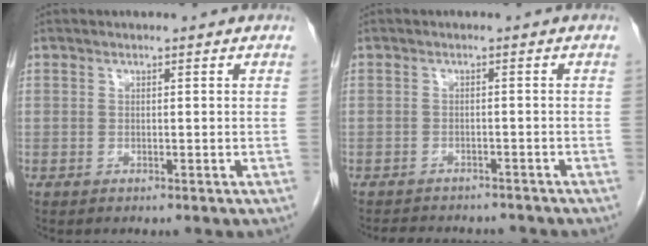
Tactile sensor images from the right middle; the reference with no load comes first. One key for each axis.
{"total": 8.5, "fx": -7.6, "fy": 2.7, "fz": 2.5, "tx": -0.040, "ty": 0.003, "tz": -0.093}